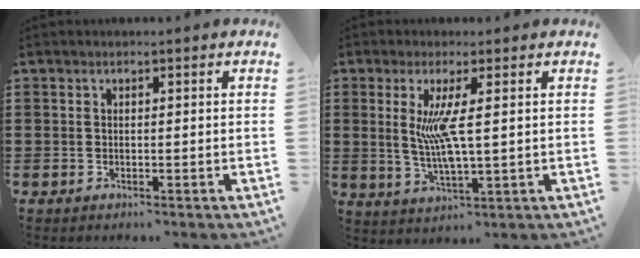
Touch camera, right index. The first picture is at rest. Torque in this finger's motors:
{"motor_torque": [0.42, 0.16, 0.72, 0.16]}